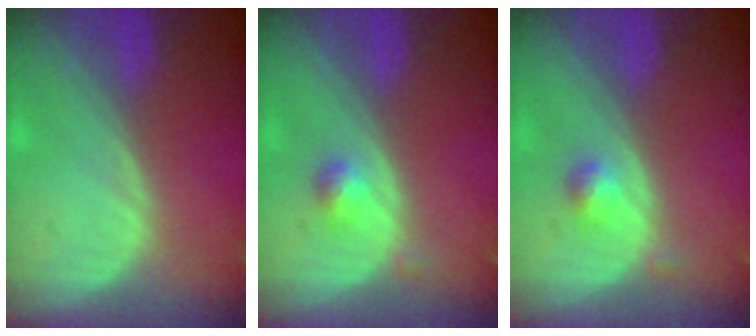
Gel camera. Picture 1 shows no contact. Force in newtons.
{"total": 2.2, "press": 2.0, "slide": 1.0}
{"total": 2.2, "press": 2.0, "slide": 1.0}